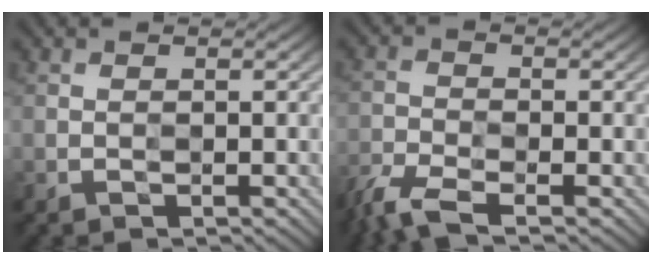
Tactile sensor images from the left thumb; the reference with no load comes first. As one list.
[{"total": 5.7, "force": [-4.4, 1.4, 3.2], "torque": [-0.078, -0.015, -0.095]}]